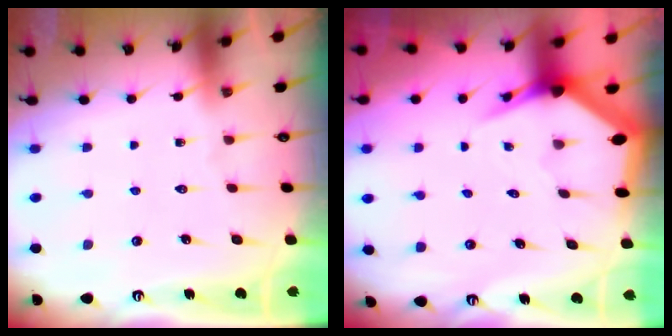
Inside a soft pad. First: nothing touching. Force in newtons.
{"total": 4.6, "press": 4.6, "slide": 0.7}